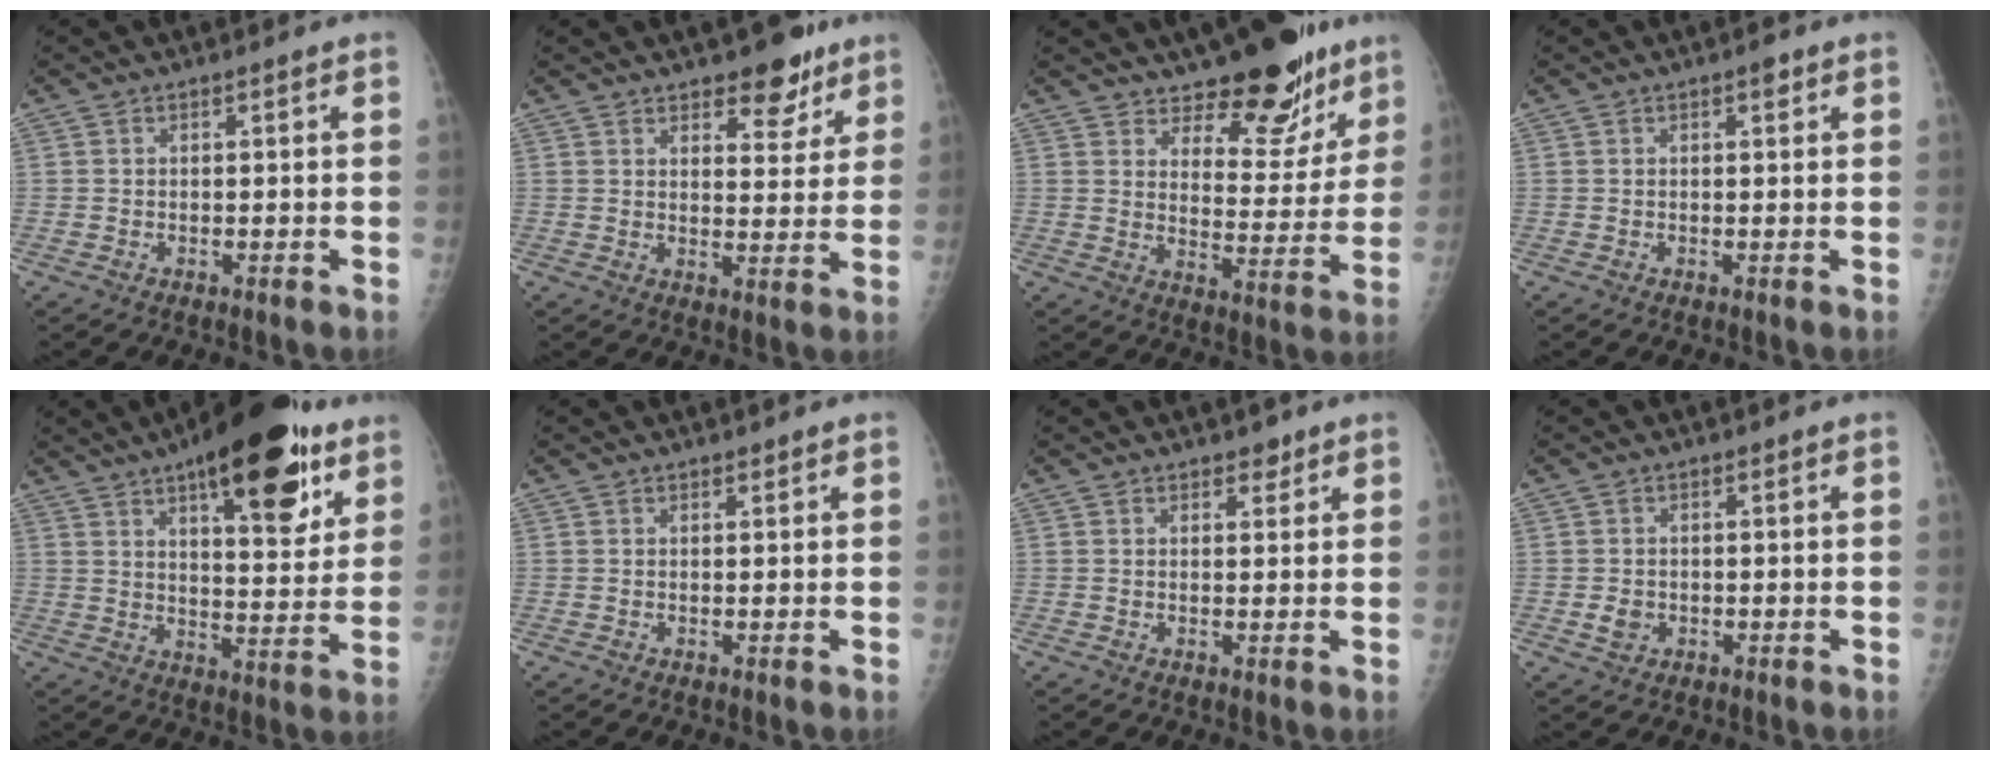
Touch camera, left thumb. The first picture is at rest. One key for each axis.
{"total": 8.0, "fx": 5.6, "fy": 3.8, "fz": 4.3, "tx": -0.022, "ty": -0.031, "tz": 0.079}
{"total": 14.1, "fx": 10.5, "fy": 6.2, "fz": 7.1, "tx": -0.041, "ty": -0.077, "tz": 0.157}
{"total": 1.3, "fx": 0.7, "fy": 0.5, "fz": 1.0, "tx": -0.008, "ty": 0.000, "tz": 0.008}
{"total": 21.6, "fx": 12.1, "fy": 7.9, "fz": 16.0, "tx": -0.196, "ty": -0.043, "tz": 0.177}
{"total": 0.8, "fx": 0.7, "fy": 0.3, "fz": 0.2, "tx": 0.000, "ty": -0.004, "tz": 0.009}
{"total": 2.2, "fx": 1.6, "fy": 1.2, "fz": 0.8, "tx": 0.005, "ty": -0.009, "tz": 0.019}
{"total": 2.2, "fx": -0.3, "fy": 1.9, "fz": 1.1, "tx": -0.011, "ty": 0.001, "tz": -0.001}